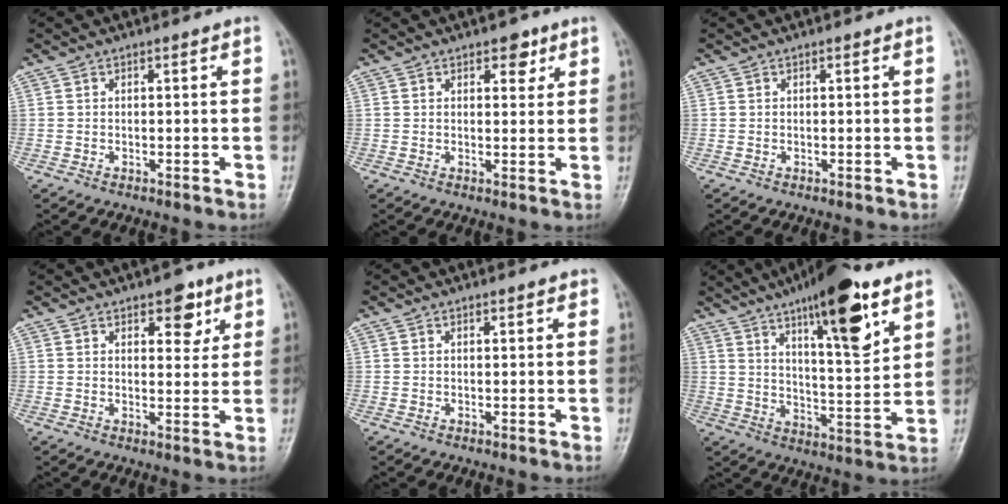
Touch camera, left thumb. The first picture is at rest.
{"total": 3.4, "force": [2.1, 1.9, 2.0], "torque": [-0.006, -0.009, 0.027]}
{"total": 0.0}
{"total": 5.8, "force": [3.3, 3.2, 3.7], "torque": [-0.019, -0.015, 0.041]}
{"total": 1.0, "force": [0.8, 0.4, 0.5], "torque": [-0.005, -0.002, 0.007]}
{"total": 18.1, "force": [10.2, 4.8, 14.1], "torque": [-0.195, -0.047, 0.164]}